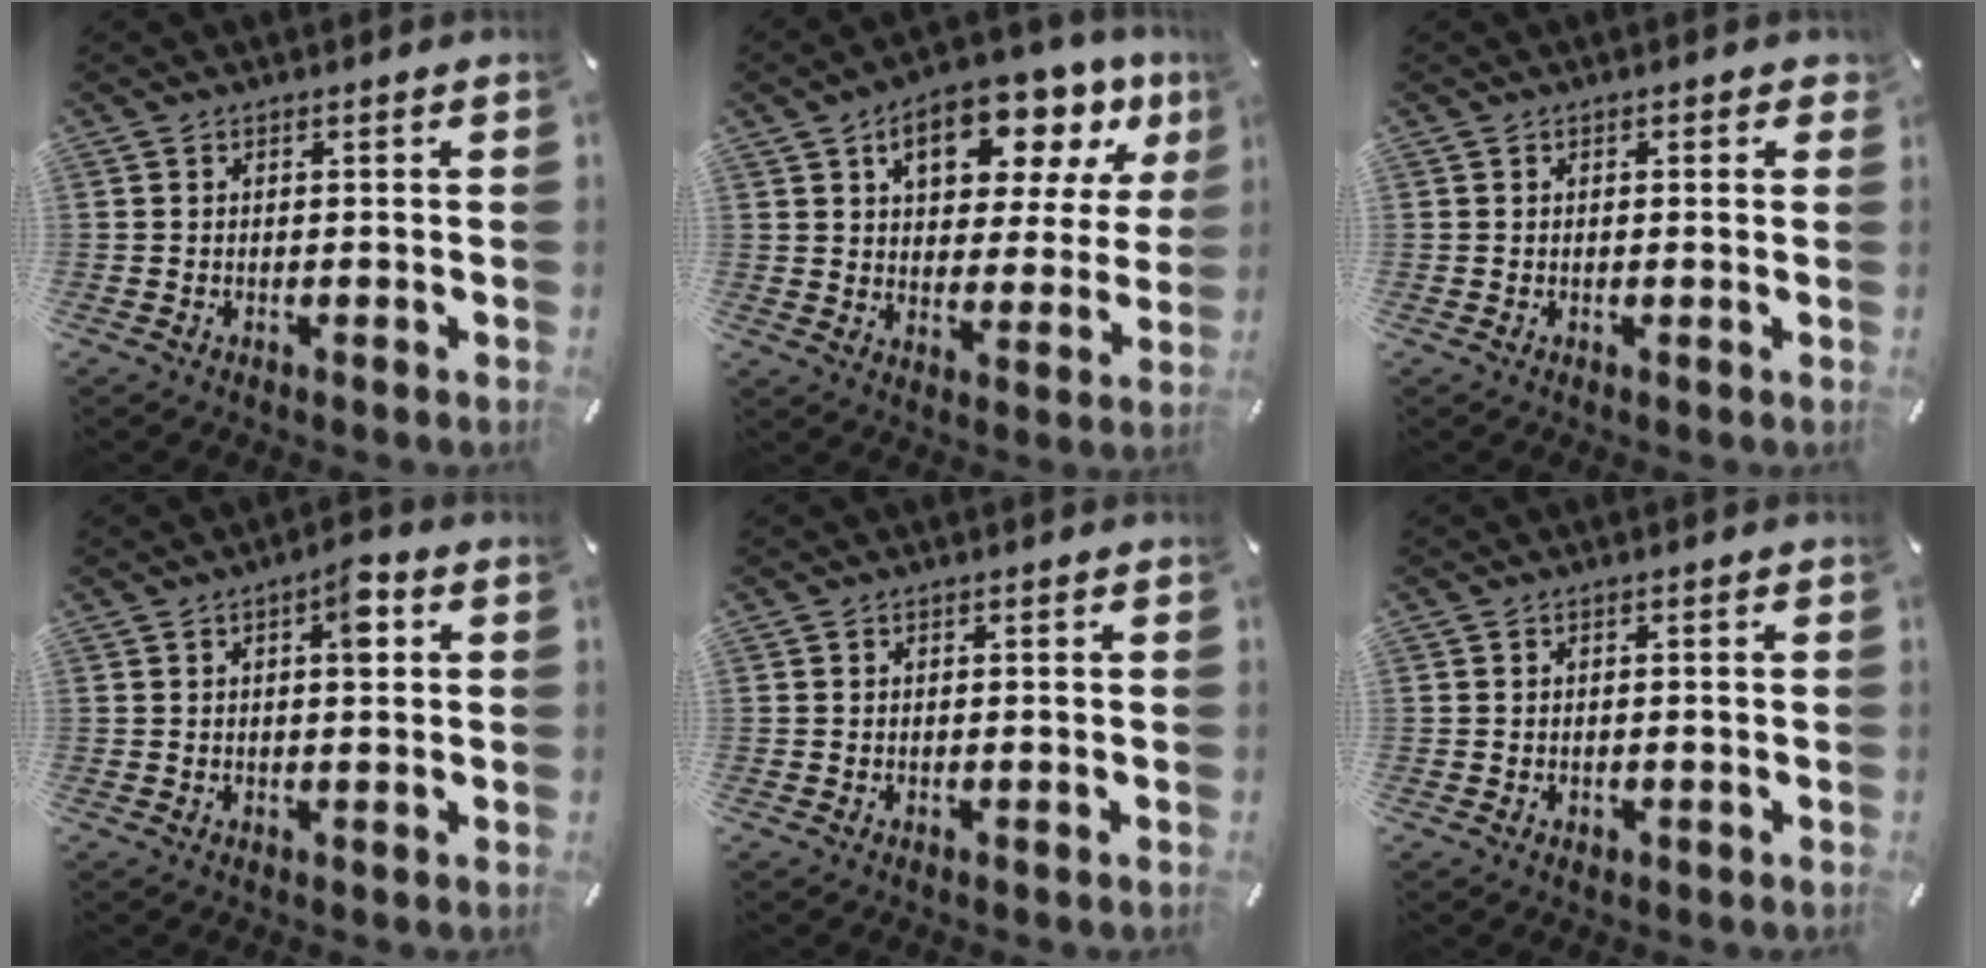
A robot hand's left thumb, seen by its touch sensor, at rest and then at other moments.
{"total": 15.7, "force": [8.9, 8.9, 9.5], "torque": [-0.138, -0.037, 0.149]}
{"total": 0.8, "force": [0.3, 0.7, 0.3], "torque": [0.003, 0.001, 0.003]}
{"total": 5.0, "force": [1.5, 1.9, 4.3], "torque": [-0.059, -0.003, 0.016]}
{"total": 0.0}
{"total": 0.5, "force": [-0.2, 0.4, 0.3], "torque": [-0.004, 0.001, -0.004]}